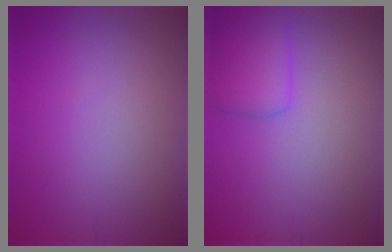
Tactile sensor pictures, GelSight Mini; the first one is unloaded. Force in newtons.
{"total": 2.7, "press": 2.7, "slide": 0.0}